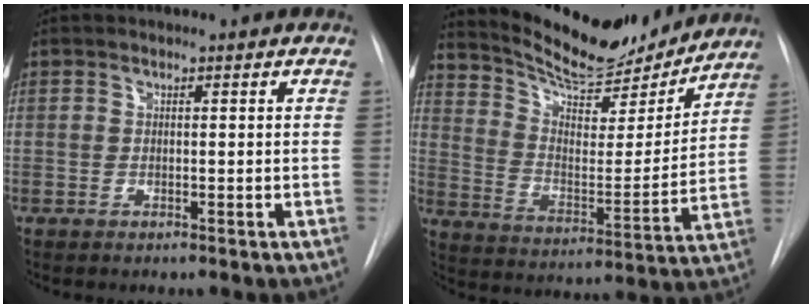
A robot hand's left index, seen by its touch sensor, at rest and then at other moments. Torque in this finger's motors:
{"motor_torque": [1.01, -1.13, 0.23, 0.09]}